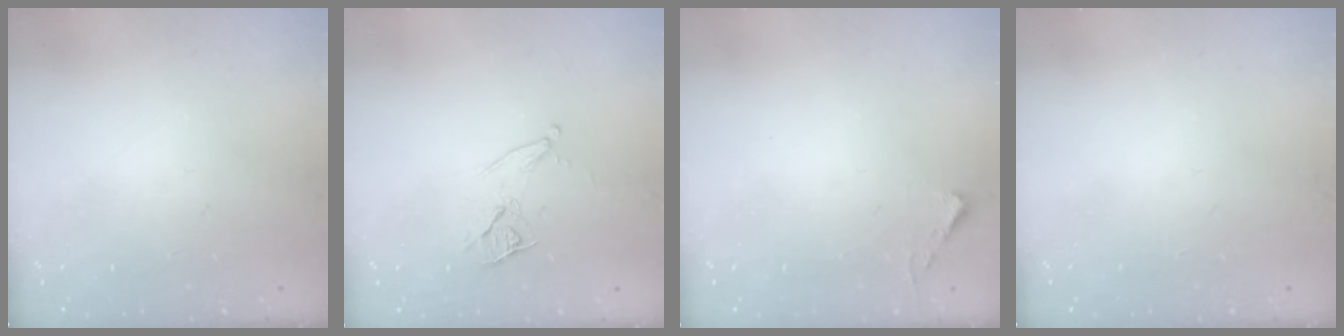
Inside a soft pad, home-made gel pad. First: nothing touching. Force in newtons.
{"total": 8.5, "press": 7.8, "slide": 3.3}
{"total": 3.5, "press": 3.5, "slide": 0.4}
{"total": 0.0}